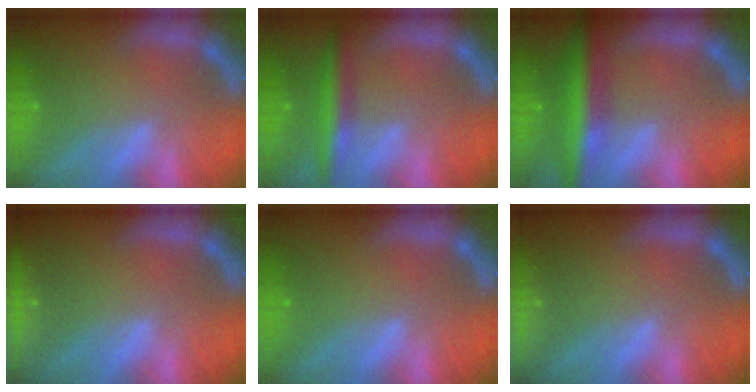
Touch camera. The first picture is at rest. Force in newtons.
{"total": 4.4}
{"total": 7.5}
{"total": 8.5}
{"total": 0.0}
{"total": 9.0}